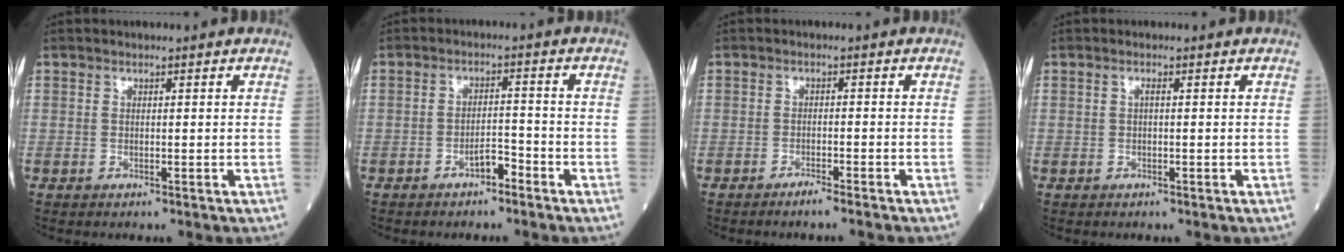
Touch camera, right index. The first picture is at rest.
{"total": 2.9, "force": [-2.1, 1.0, 1.7], "torque": [-0.026, 0.004, -0.038]}
{"total": 2.1, "force": [-1.8, -0.2, 1.1], "torque": [-0.021, -0.002, -0.030]}
{"total": 0.5, "force": [0.1, 0.0, 0.5], "torque": [-0.012, 0.001, 0.000]}